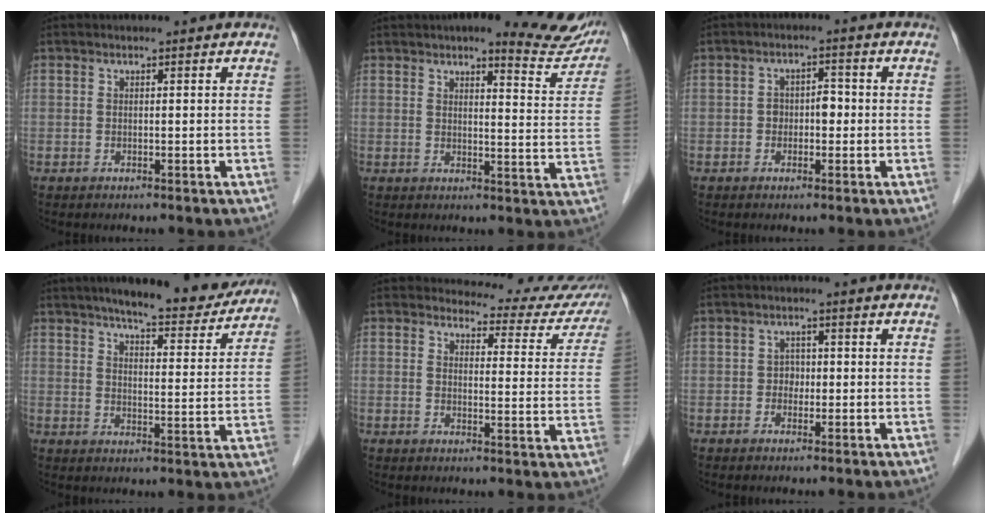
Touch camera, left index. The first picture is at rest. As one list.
[{"total": 11.2, "force": [10.2, 2.3, 4.1], "torque": [-0.031, -0.021, 0.101]}, {"total": 3.1, "force": [-0.5, 2.0, 2.4], "torque": [-0.033, 0.015, -0.006]}, {"total": 16.1, "force": [14.0, 2.8, 7.4], "torque": [-0.093, -0.005, 0.181]}, {"total": 13.9, "force": [13.4, 3.4, 1.3], "torque": [0.022, -0.055, 0.120]}, {"total": 1.7, "force": [-0.3, 1.4, 0.9], "torque": [-0.009, 0.006, -0.007]}]